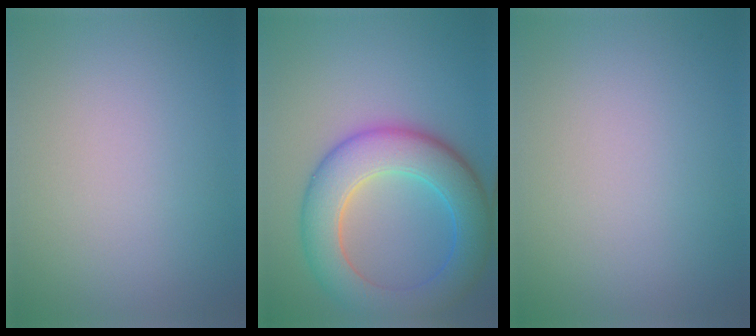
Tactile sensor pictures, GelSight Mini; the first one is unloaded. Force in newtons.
{"total": 8.5, "press": 8.5, "slide": 0.5}
{"total": 0.0}